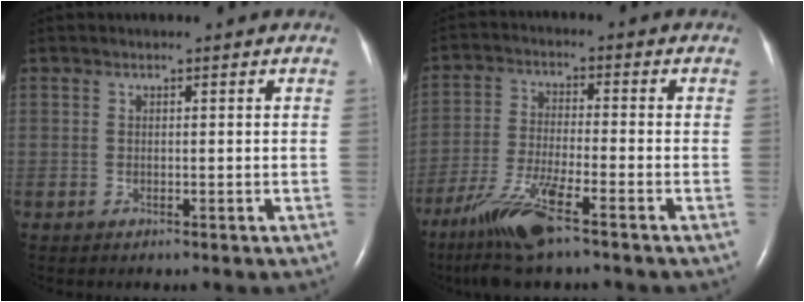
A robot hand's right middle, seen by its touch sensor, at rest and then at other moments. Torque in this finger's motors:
{"motor_torque": [1.09, -1.05, 0.18, 0.07]}